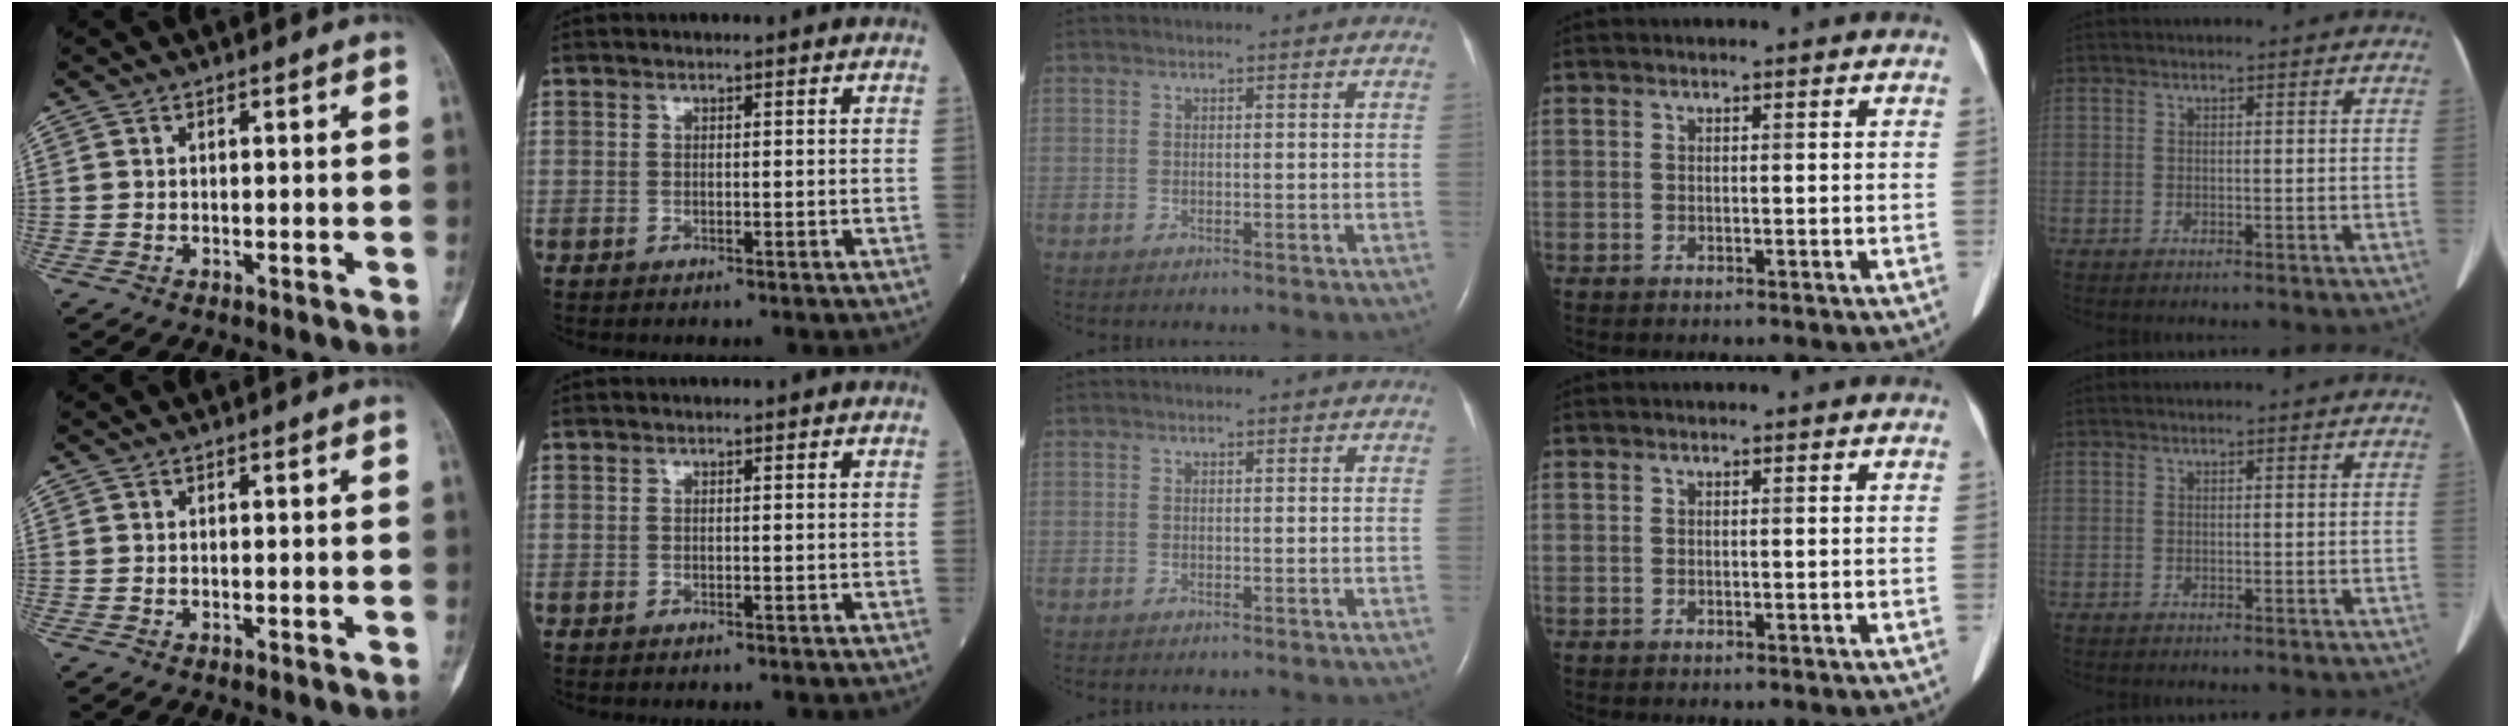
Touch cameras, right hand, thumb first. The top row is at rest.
{}